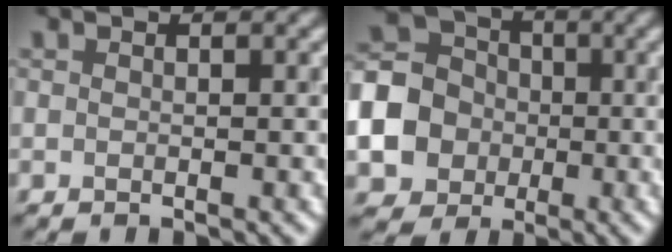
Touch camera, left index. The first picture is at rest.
{"total": 12.7, "force": [-2.8, 11.7, 4.1], "torque": [-0.137, -0.022, -0.070]}